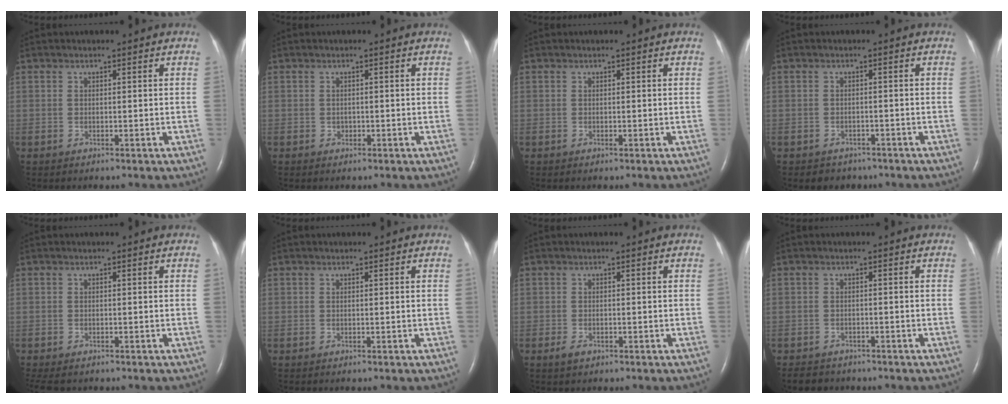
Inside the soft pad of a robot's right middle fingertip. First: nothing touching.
{"total": 0.5, "force": [-0.2, 0.5, 0.1], "torque": [-0.002, 0.003, -0.004]}
{"total": 0.0}
{"total": 2.8, "force": [-2.2, 1.7, 0.0], "torque": [-0.009, 0.007, -0.028]}
{"total": 3.2, "force": [-2.6, 1.4, 1.4], "torque": [-0.022, -0.007, -0.038]}
{"total": 0.0}
{"total": 1.4, "force": [-0.8, 0.7, 0.9], "torque": [-0.023, -0.001, -0.012]}
{"total": 3.7, "force": [-3.2, 1.8, 0.5], "torque": [-0.014, -0.002, -0.044]}